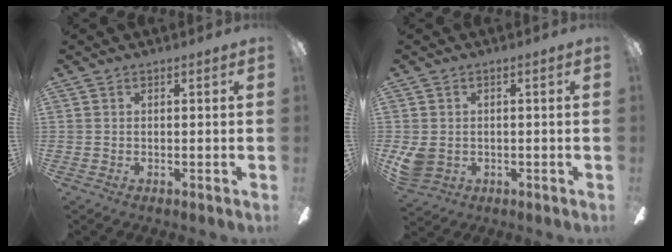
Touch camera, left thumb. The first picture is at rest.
{"total": 5.6, "force": [-1.2, 4.7, 2.7], "torque": [-0.059, 0.008, -0.021]}